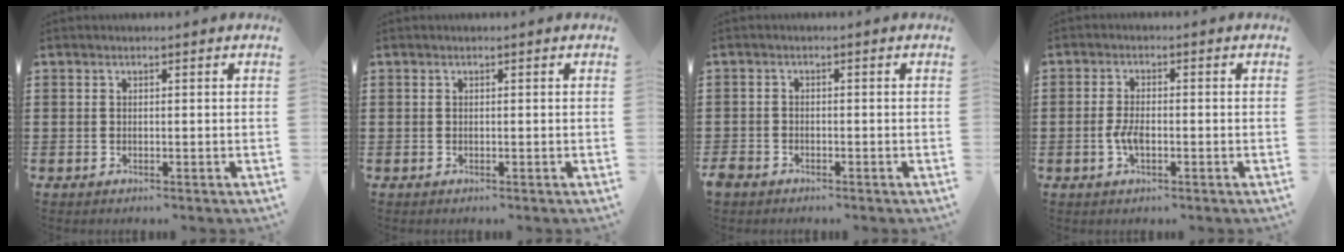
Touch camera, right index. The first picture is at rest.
{"total": 0.0}
{"total": 2.0, "force": [-1.6, 1.1, 0.3], "torque": [-0.017, 0.003, -0.038]}
{"total": 3.0, "force": [-0.9, 0.9, 2.8], "torque": [-0.066, -0.008, -0.019]}